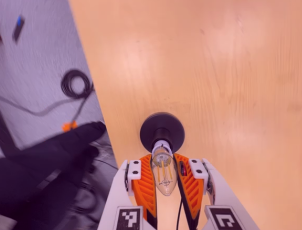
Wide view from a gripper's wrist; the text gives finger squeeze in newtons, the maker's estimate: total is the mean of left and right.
{"total": 21.1, "left": 21.6, "right": 20.5}